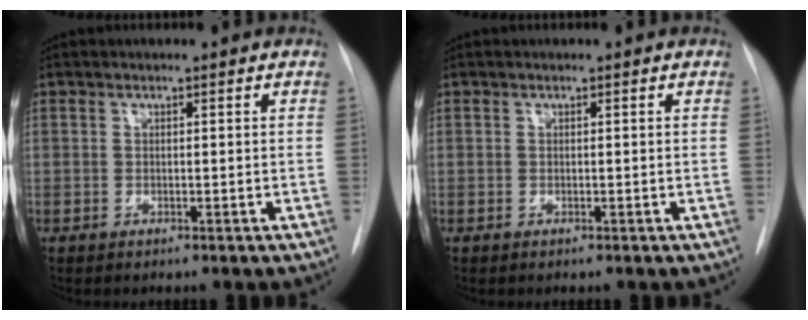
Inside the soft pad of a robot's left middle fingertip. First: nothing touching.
{"total": 0.0}